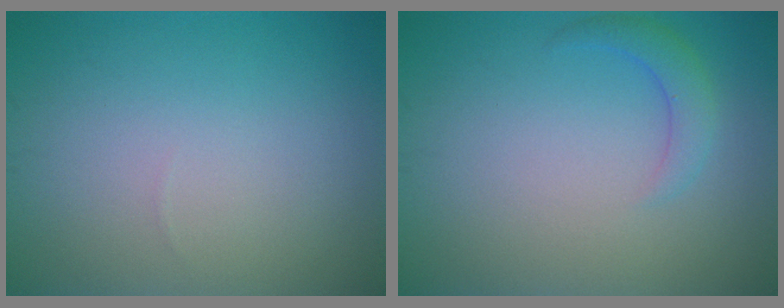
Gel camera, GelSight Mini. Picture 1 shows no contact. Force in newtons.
{"total": 2.0, "press": 2.0, "slide": 0.2}